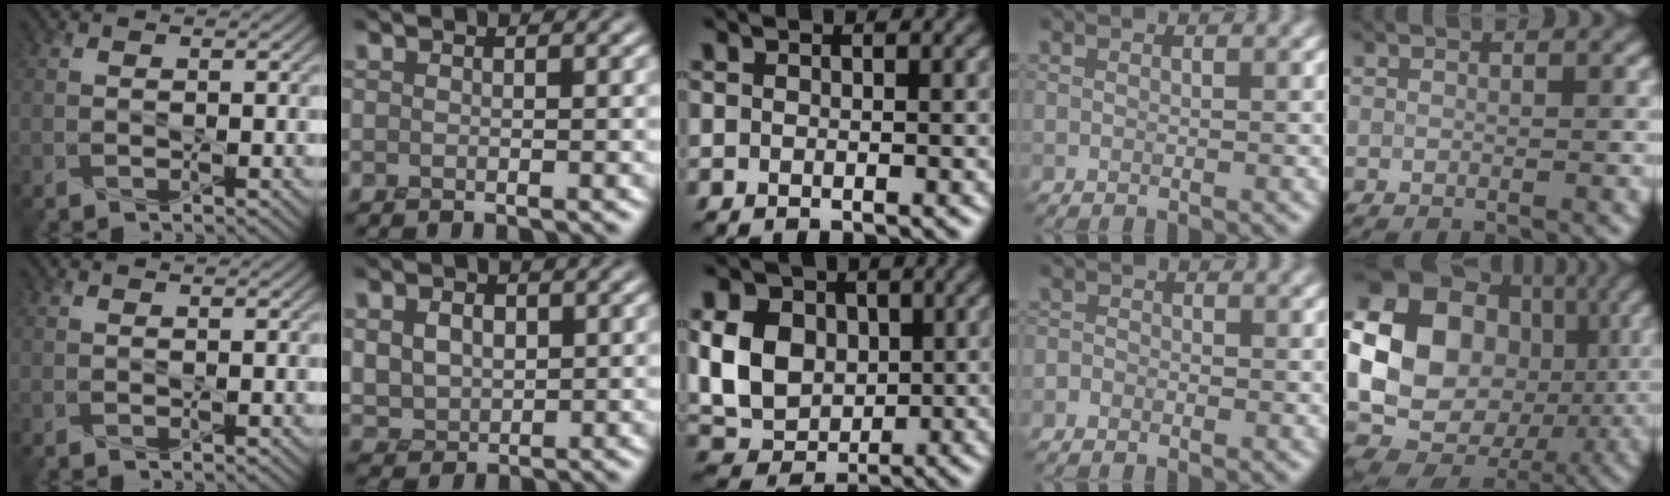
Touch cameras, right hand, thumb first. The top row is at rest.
{"index": {"total": 5.6, "force": [0.3, 4.5, 3.4], "torque": [-0.071, 0.011, 0.002]}, "middle": {"total": 7.2, "force": [1.0, 5.7, 4.3], "torque": [-0.095, 0.002, 0.013]}, "ring": {"total": 1.0, "force": [-0.6, 0.7, 0.3], "torque": [0.002, -0.001, -0.018]}, "little": {"total": 20.3, "force": [0.7, 17.7, 9.8], "torque": [-0.194, 0.006, -0.014]}}